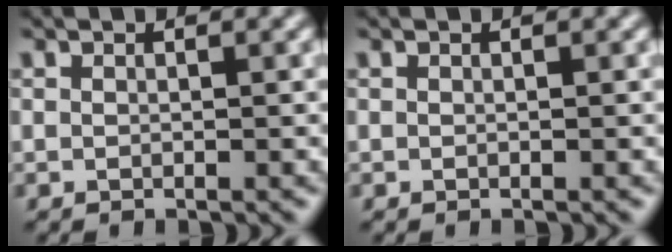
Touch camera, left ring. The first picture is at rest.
{"total": 0.0}